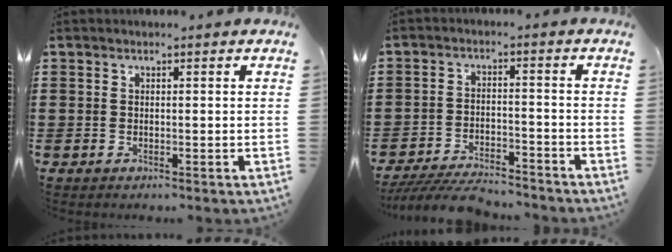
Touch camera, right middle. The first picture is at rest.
{"total": 6.3, "force": [-6.0, 0.8, 1.7], "torque": [-0.034, 0.002, -0.117]}